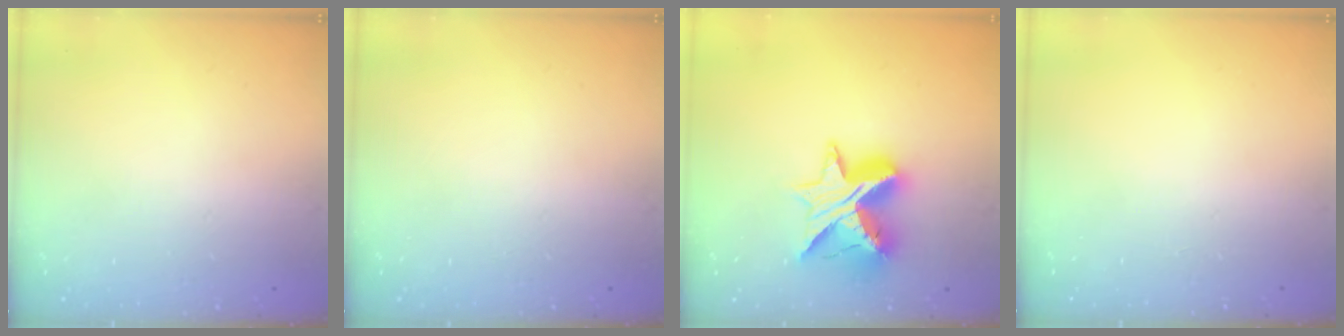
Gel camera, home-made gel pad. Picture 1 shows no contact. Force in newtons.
{"total": 0.0}
{"total": 13.6, "press": 13.6, "slide": 1.0}
{"total": 0.0}